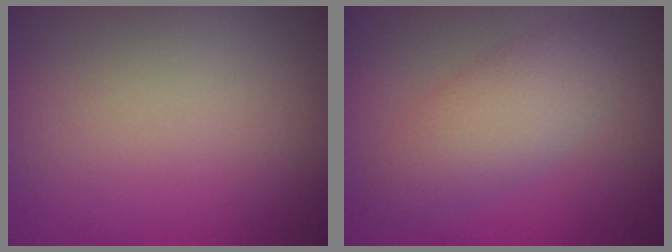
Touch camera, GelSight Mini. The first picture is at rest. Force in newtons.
{"total": 3.8, "press": 3.8, "slide": 0.1}